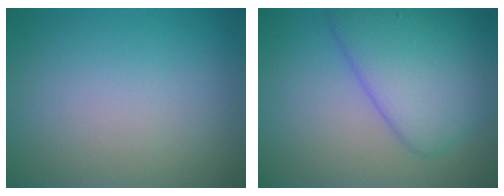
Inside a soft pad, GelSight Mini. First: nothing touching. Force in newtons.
{"total": 6.5, "press": 6.5, "slide": 0.1}